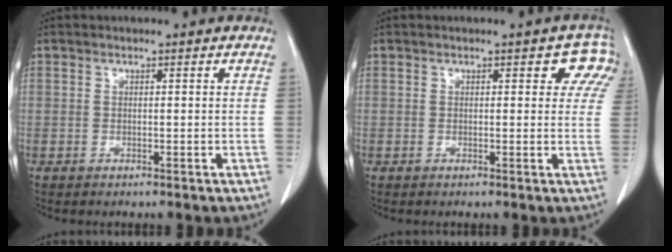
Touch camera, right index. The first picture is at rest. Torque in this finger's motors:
{"motor_torque": [0.47, 0.47, 0.10, 0.01]}